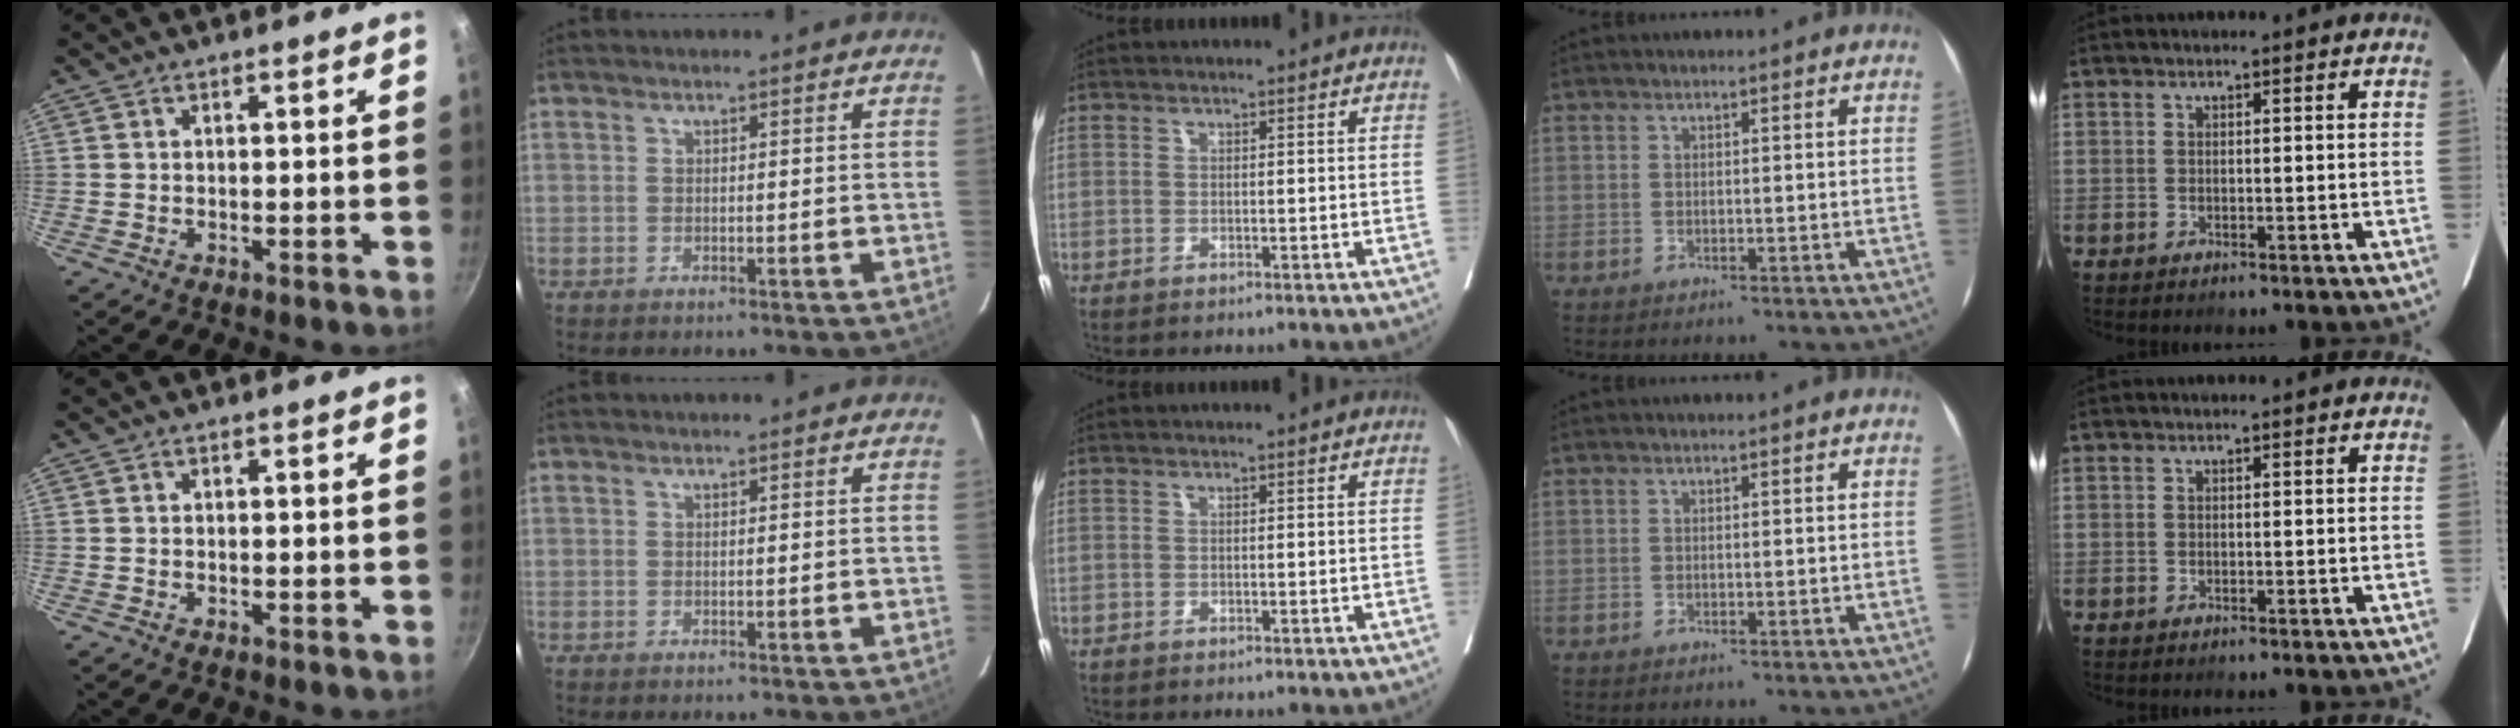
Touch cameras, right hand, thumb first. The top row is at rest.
{}